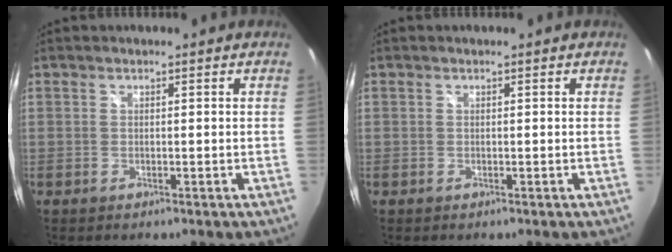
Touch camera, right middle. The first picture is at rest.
{"total": 0.0}